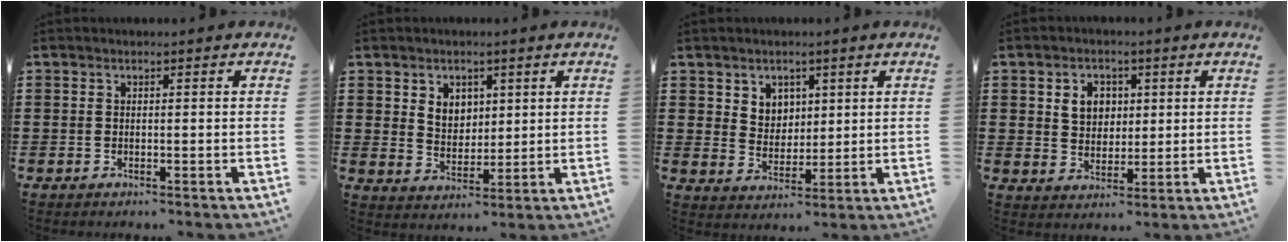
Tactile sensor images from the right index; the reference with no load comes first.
{"total": 4.2, "force": [2.0, 3.4, 1.3], "torque": [-0.033, 0.010, 0.035]}
{"total": 4.5, "force": [2.7, 3.6, 0.6], "torque": [-0.022, 0.004, 0.047]}
{"total": 4.8, "force": [1.4, 3.9, 2.3], "torque": [-0.051, 0.011, 0.021]}